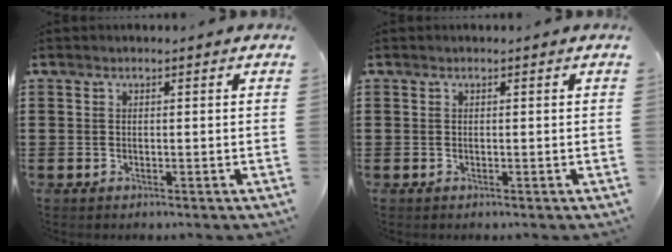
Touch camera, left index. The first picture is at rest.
{"total": 0.0}